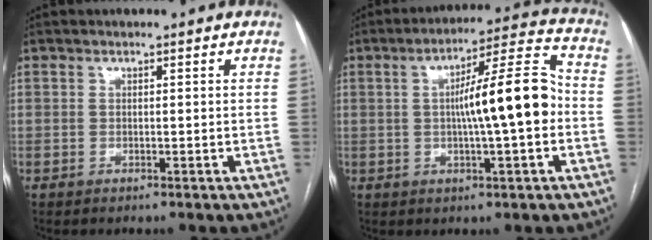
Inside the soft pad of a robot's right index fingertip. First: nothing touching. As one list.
[{"total": 12.7, "force": [-0.6, 0.9, 12.7], "torque": [-0.198, 0.022, -0.012]}]